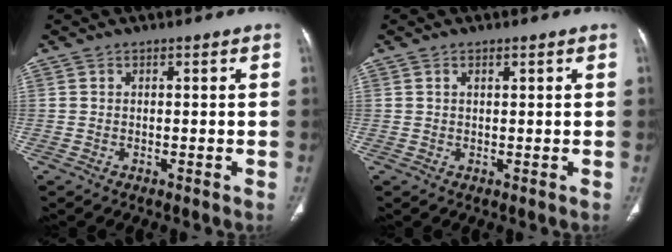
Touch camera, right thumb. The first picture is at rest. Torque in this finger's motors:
{"motor_torque": [-0.43, 0.22, 0.06, 0.55, 0.05]}